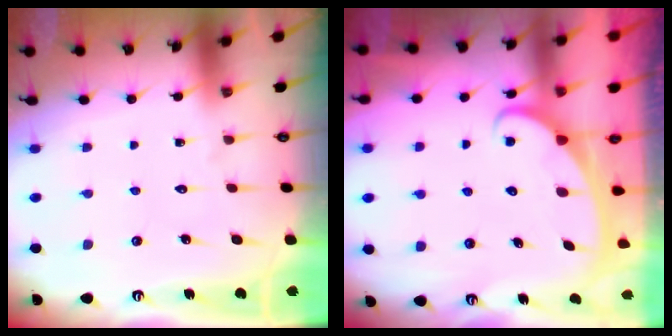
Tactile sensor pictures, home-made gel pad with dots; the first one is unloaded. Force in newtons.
{"total": 2.3, "press": 2.3, "slide": 0.4}